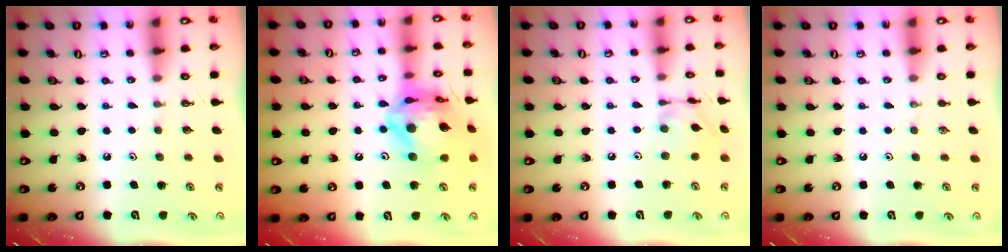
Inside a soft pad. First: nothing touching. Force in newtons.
{"total": 19.2, "press": 19.1, "slide": 2.1}
{"total": 6.1, "press": 6.1, "slide": 0.3}
{"total": 0.0}